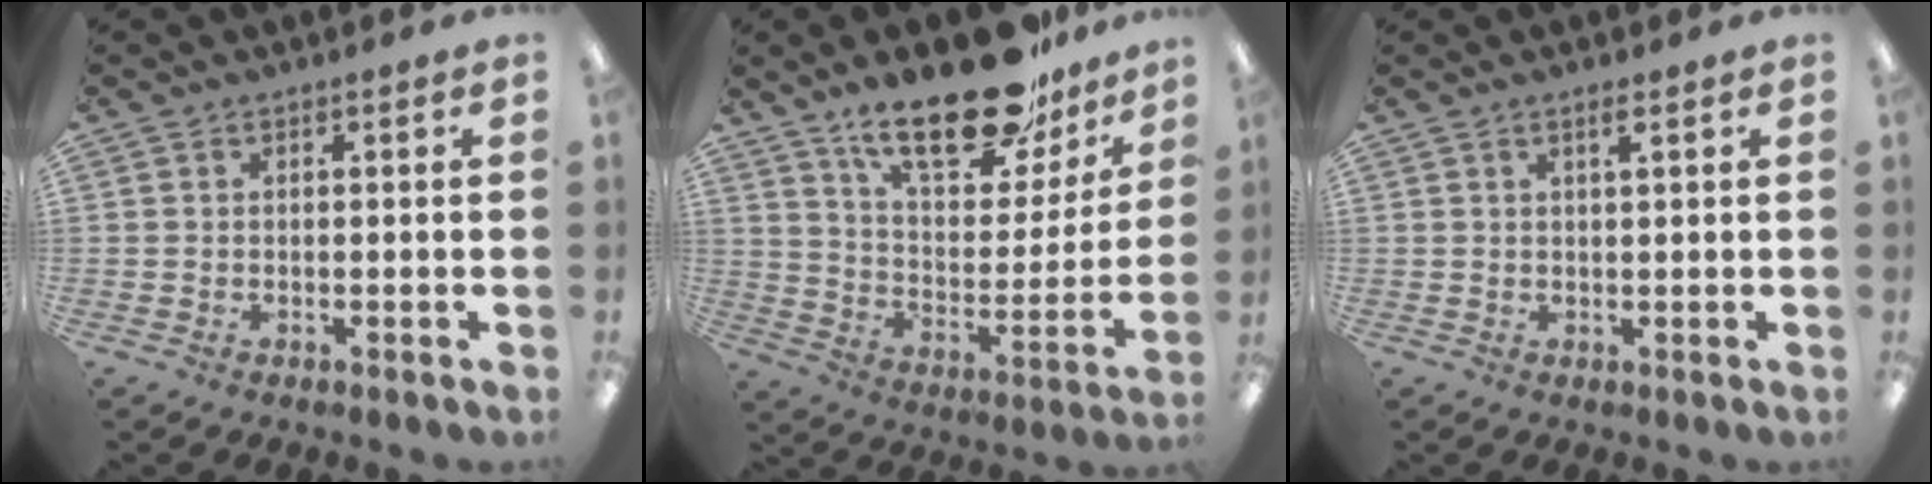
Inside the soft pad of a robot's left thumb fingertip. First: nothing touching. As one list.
[{"total": 24.7, "force": [17.4, 10.1, 14.4], "torque": [-0.218, -0.103, 0.295]}, {"total": 1.7, "force": [1.2, 0.1, 1.2], "torque": [-0.027, -0.001, 0.021]}]